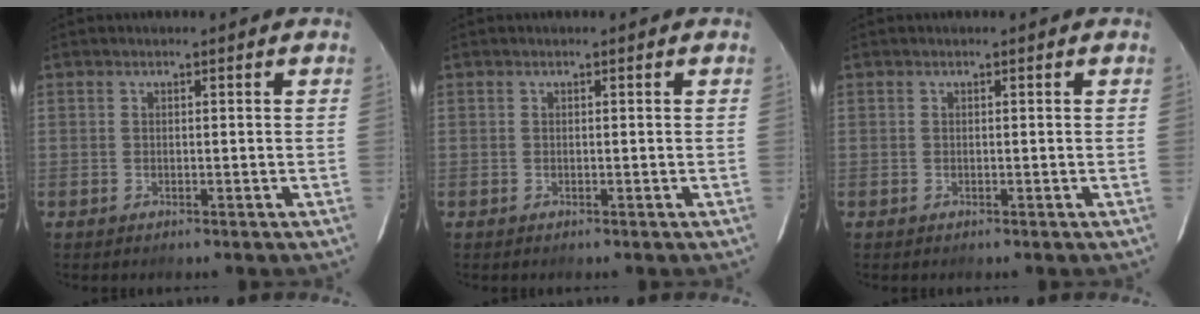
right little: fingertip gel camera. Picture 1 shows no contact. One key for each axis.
{"total": 0.0}
{"total": 0.0}